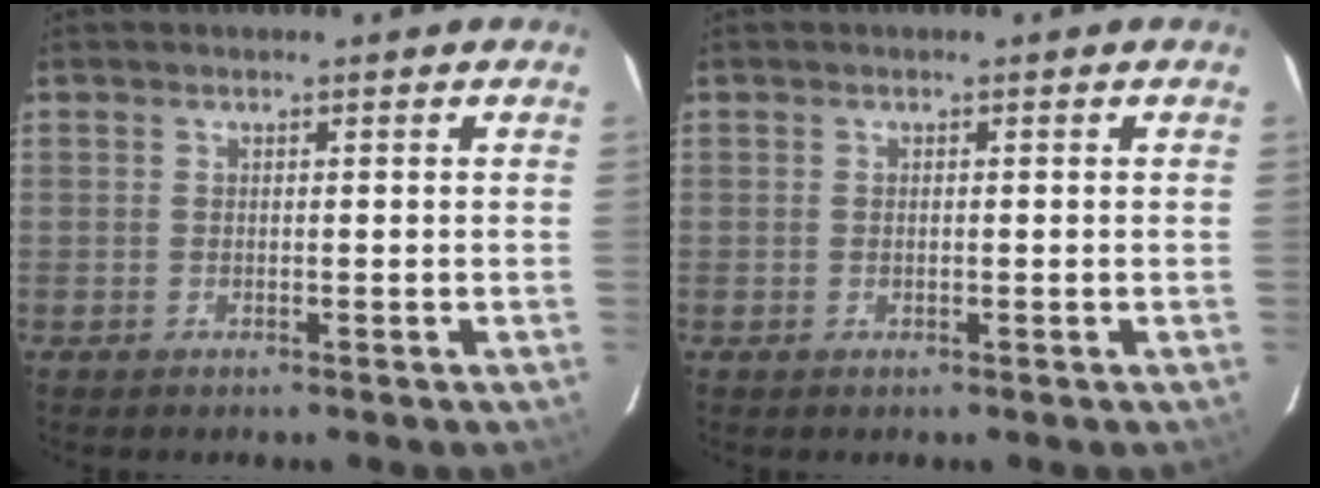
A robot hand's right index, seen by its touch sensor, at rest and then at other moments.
{"total": 0.6, "force": [0.0, 0.3, 0.5], "torque": [-0.010, 0.001, 0.000]}